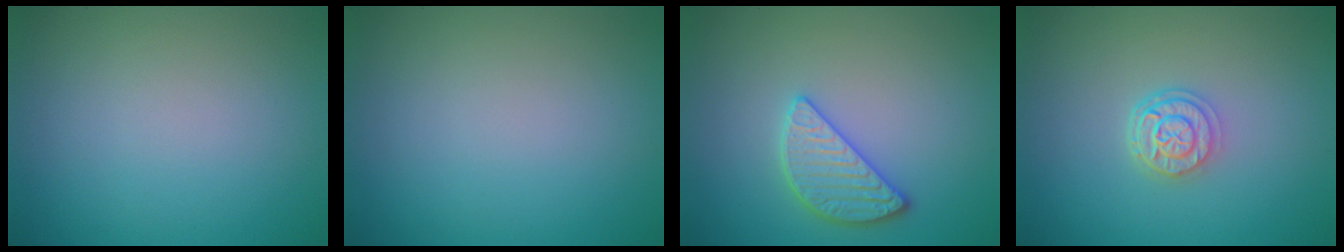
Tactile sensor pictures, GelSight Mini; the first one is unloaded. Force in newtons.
{"total": 0.0}
{"total": 2.8, "press": 2.8, "slide": 0.6}
{"total": 2.7, "press": 2.2, "slide": 1.6}